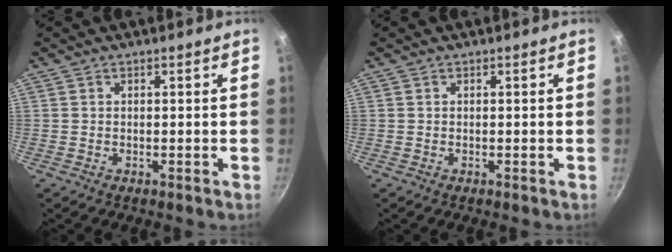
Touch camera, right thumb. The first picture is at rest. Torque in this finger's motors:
{"motor_torque": [-0.13, -0.13, 0.05, -0.03, 0.00]}